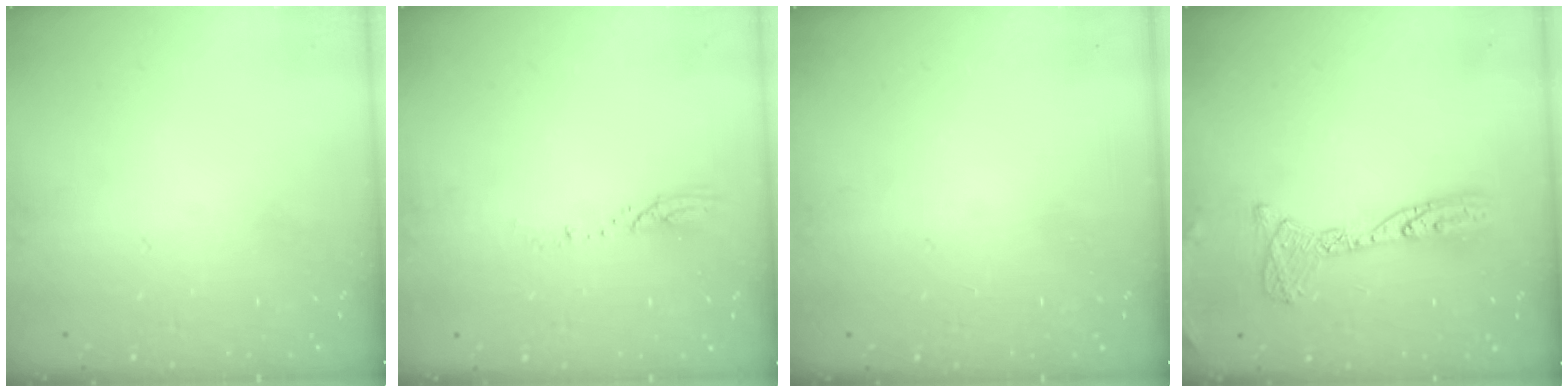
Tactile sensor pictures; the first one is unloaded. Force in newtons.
{"total": 3.4, "press": 3.4, "slide": 0.3}
{"total": 0.0}
{"total": 13.7, "press": 13.7, "slide": 1.3}